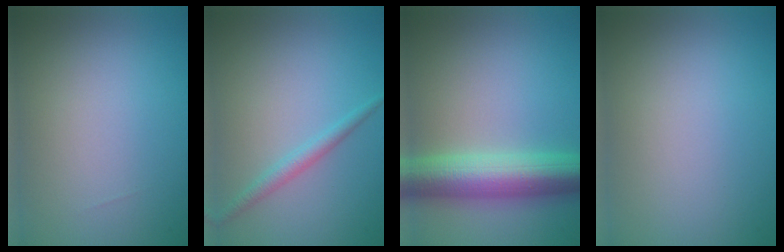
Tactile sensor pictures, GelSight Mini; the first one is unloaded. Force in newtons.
{"total": 1.7, "press": 1.7, "slide": 0.1}
{"total": 7.6, "press": 7.6, "slide": 0.2}
{"total": 0.0}